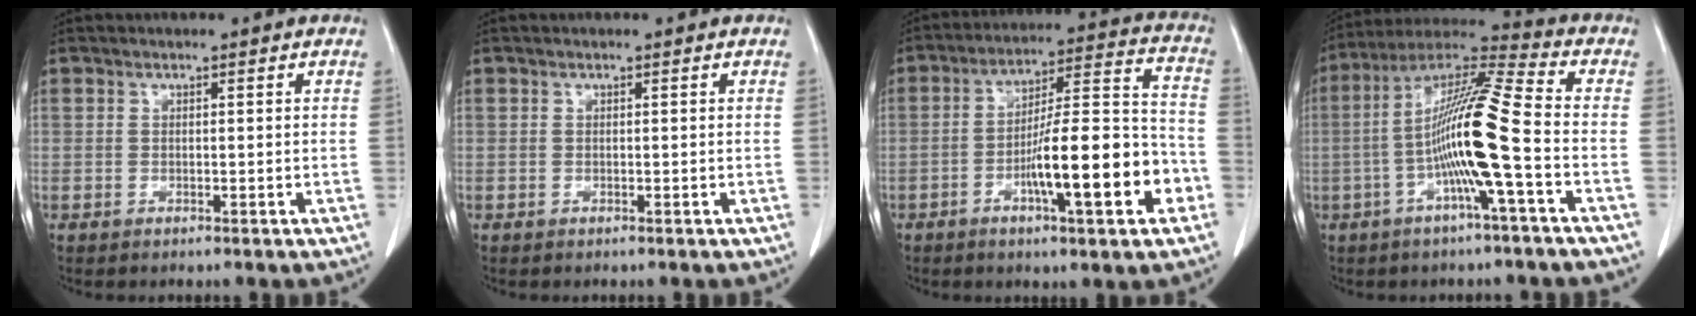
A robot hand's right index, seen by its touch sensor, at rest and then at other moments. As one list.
[{"total": 0.0}, {"total": 16.4, "force": [-5.7, 2.2, 15.2], "torque": [-0.236, 0.011, -0.086]}, {"total": 13.9, "force": [-3.0, -0.6, 13.6], "torque": [-0.255, 0.013, -0.067]}]